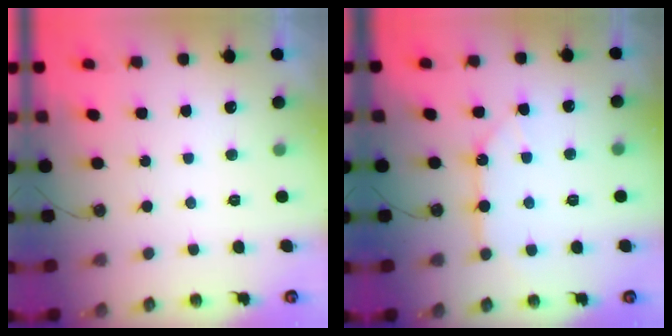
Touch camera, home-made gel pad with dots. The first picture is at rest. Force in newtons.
{"total": 10.2, "press": 10.1, "slide": 1.1}